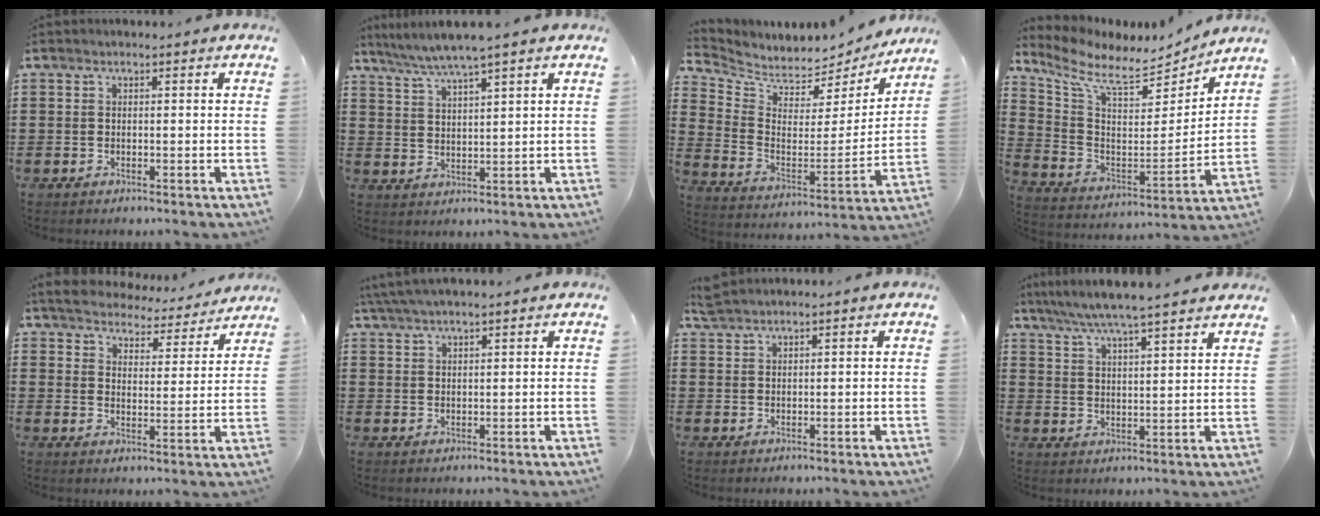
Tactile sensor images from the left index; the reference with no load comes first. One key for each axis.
{"total": 4.3, "fx": 3.6, "fy": -0.4, "fz": 2.3, "tx": -0.054, "ty": -0.012, "tz": 0.063}
{"total": 4.7, "fx": 4.3, "fy": 1.7, "fz": -0.2, "tx": -0.033, "ty": -0.047, "tz": 0.072}
{"total": 8.9, "fx": 7.6, "fy": 2.5, "fz": 3.9, "tx": -0.115, "ty": -0.054, "tz": 0.128}
{"total": 4.6, "fx": 4.6, "fy": 0.2, "fz": 0.1, "tx": -0.031, "ty": -0.037, "tz": 0.077}
{"total": 3.3, "fx": 2.8, "fy": 0.0, "fz": 1.7, "tx": -0.038, "ty": -0.001, "tz": 0.054}
{"total": 2.0, "fx": 1.9, "fy": 0.0, "fz": 0.7, "tx": -0.017, "ty": 0.001, "tz": 0.037}
{"total": 5.7, "fx": 5.2, "fy": -0.6, "fz": 2.2, "tx": -0.062, "ty": -0.027, "tz": 0.089}